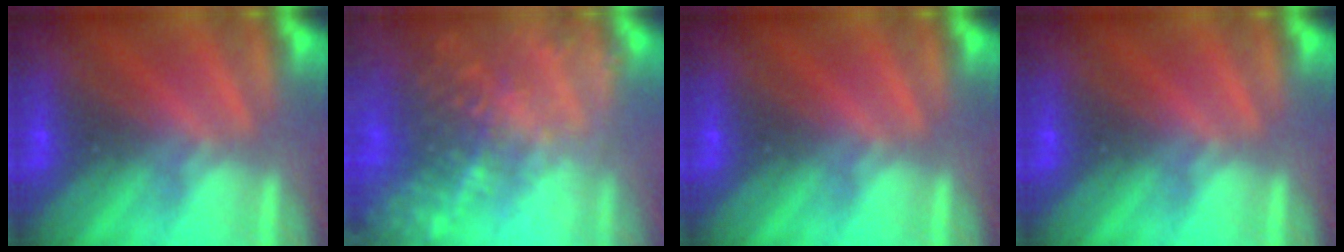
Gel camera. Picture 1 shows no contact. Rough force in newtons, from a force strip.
{"total": 7.3}
{"total": 0.0}
{"total": 0.0}